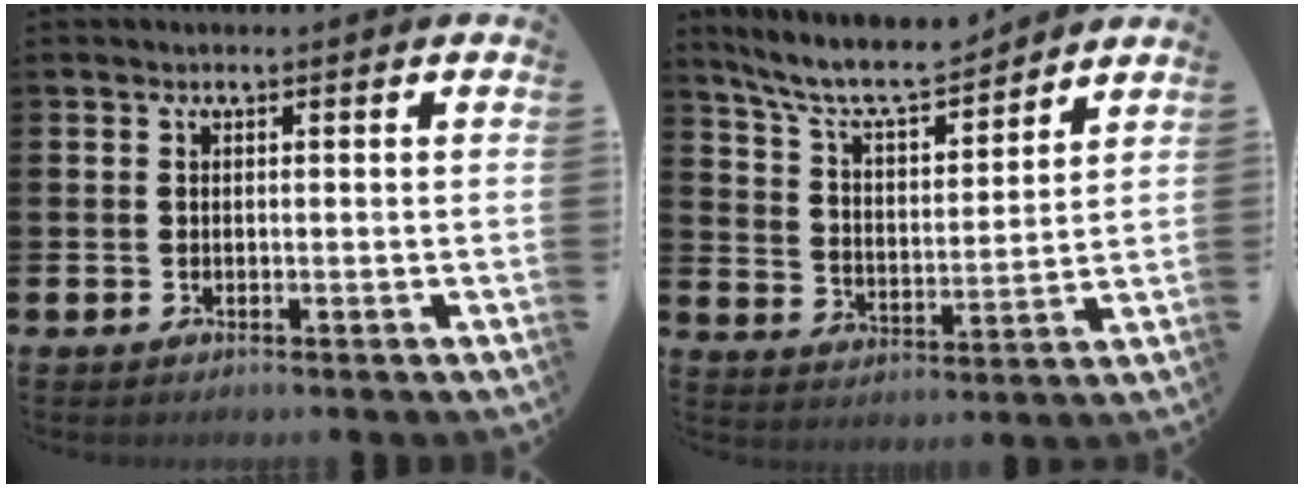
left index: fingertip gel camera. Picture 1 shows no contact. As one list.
[{"total": 8.6, "force": [7.9, 1.6, 3.1], "torque": [-0.084, -0.051, 0.137]}]